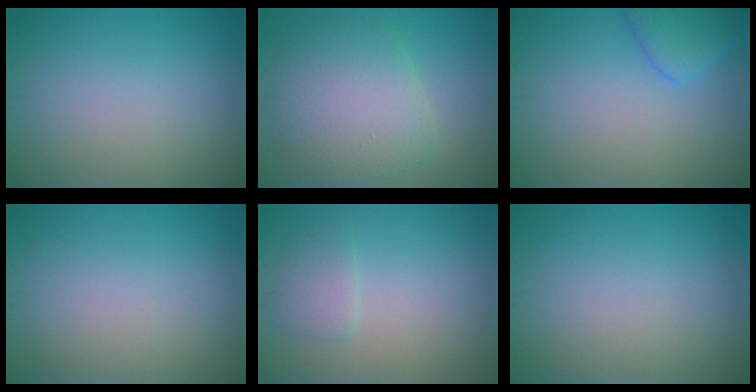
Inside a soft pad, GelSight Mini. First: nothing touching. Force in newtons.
{"total": 7.2, "press": 7.2, "slide": 0.7}
{"total": 2.9, "press": 2.9, "slide": 0.2}
{"total": 0.0}
{"total": 1.7, "press": 1.6, "slide": 0.2}
{"total": 0.0}